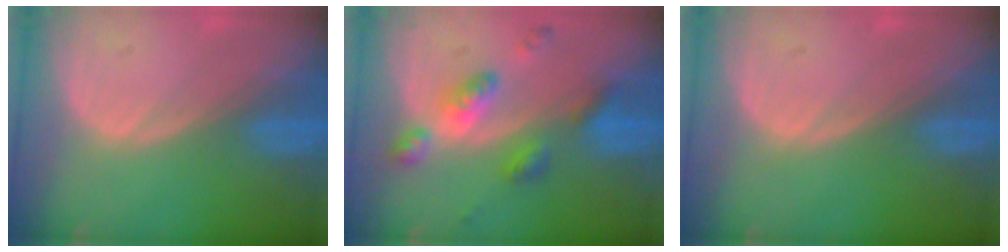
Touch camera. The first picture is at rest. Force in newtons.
{"total": 6.4, "press": 6.4, "slide": 0.4}
{"total": 0.0}